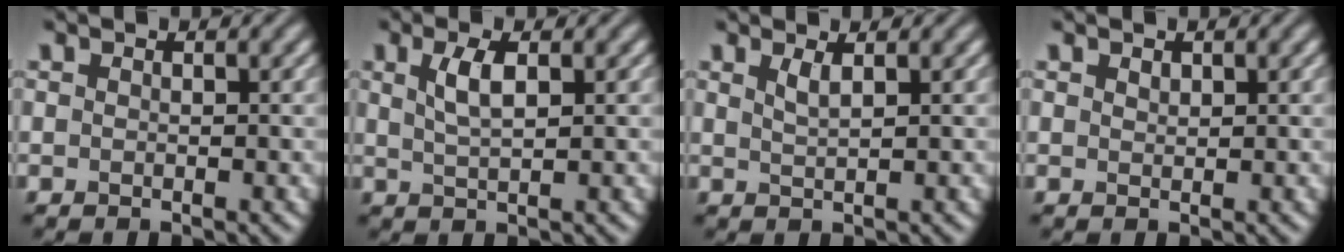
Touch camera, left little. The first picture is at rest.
{"total": 2.6, "force": [1.0, 0.9, 2.3], "torque": [-0.046, 0.002, 0.020]}
{"total": 1.4, "force": [0.8, 0.4, 1.1], "torque": [-0.019, 0.000, 0.014]}
{"total": 0.7, "force": [0.5, 0.3, 0.3], "torque": [-0.006, -0.002, 0.011]}